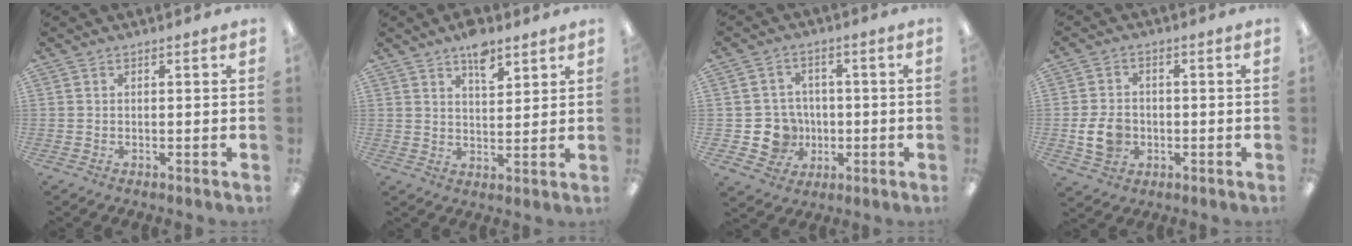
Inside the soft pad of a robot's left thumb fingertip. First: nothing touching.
{"total": 7.1, "force": [5.1, 3.3, 3.8], "torque": [-0.050, -0.028, 0.086]}
{"total": 8.2, "force": [-1.7, 7.7, 2.2], "torque": [-0.057, 0.013, -0.023]}
{"total": 7.4, "force": [-1.5, 5.8, 4.3], "torque": [-0.078, 0.006, -0.026]}